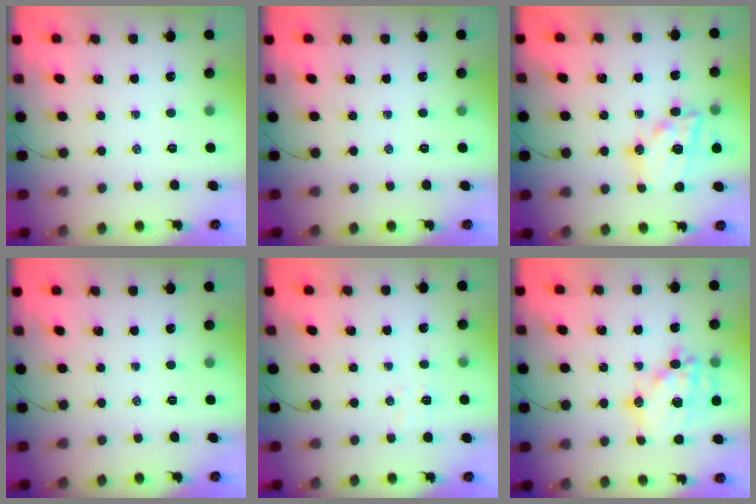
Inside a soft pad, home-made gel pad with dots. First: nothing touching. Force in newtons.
{"total": 0.0}
{"total": 16.8, "press": 16.5, "slide": 3.2}
{"total": 0.0}
{"total": 4.2, "press": 4.1, "slide": 0.8}
{"total": 19.0, "press": 18.6, "slide": 3.7}